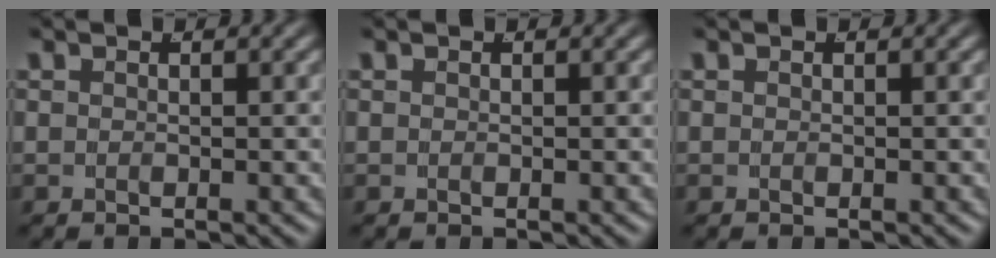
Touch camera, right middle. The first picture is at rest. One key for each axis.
{"total": 0.0}
{"total": 0.0}